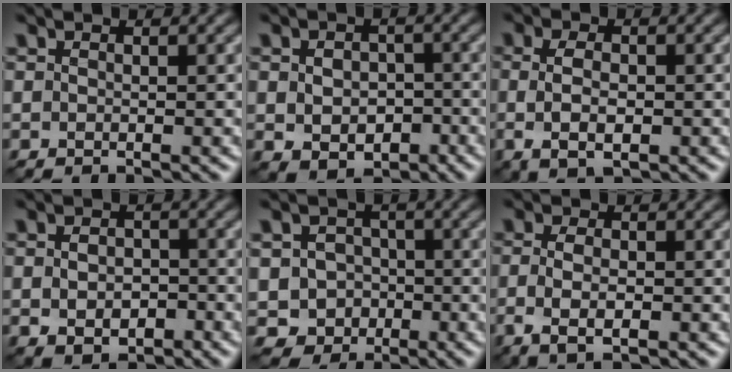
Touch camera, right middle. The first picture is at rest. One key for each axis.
{"total": 4.3, "fx": -1.1, "fy": 3.3, "fz": 2.6, "tx": -0.034, "ty": -0.009, "tz": -0.013}
{"total": 3.2, "fx": -0.4, "fy": 1.6, "fz": 2.7, "tx": -0.063, "ty": -0.004, "tz": -0.001}
{"total": 3.0, "fx": -1.0, "fy": 2.1, "fz": 1.9, "tx": -0.020, "ty": -0.002, "tz": -0.017}
{"total": 3.6, "fx": -1.2, "fy": 3.3, "fz": 0.6, "tx": 0.010, "ty": 0.003, "tz": -0.031}
{"total": 2.7, "fx": -0.8, "fy": 1.2, "fz": 2.3, "tx": -0.061, "ty": -0.004, "tz": -0.010}